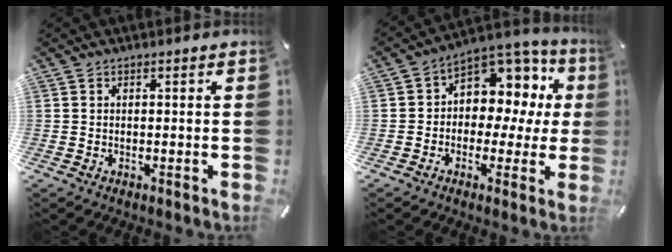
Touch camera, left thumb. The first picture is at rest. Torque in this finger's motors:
{"motor_torque": [0.46, 0.46, 0.26, -0.06, 0.21]}